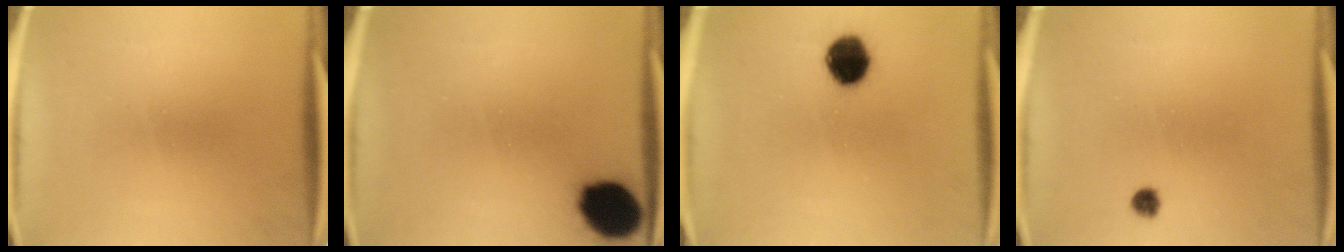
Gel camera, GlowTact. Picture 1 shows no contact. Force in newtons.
{"total": 12.7}
{"total": 9.0}
{"total": 1.7}